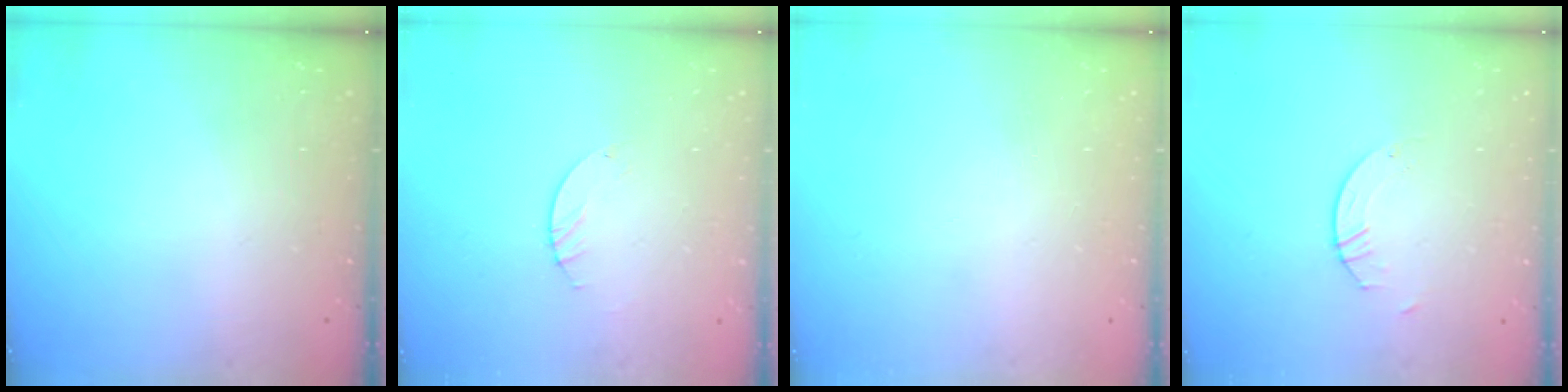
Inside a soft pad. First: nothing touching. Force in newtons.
{"total": 0.9, "press": 0.8, "slide": 0.2}
{"total": 0.0}
{"total": 2.6, "press": 2.6, "slide": 0.2}